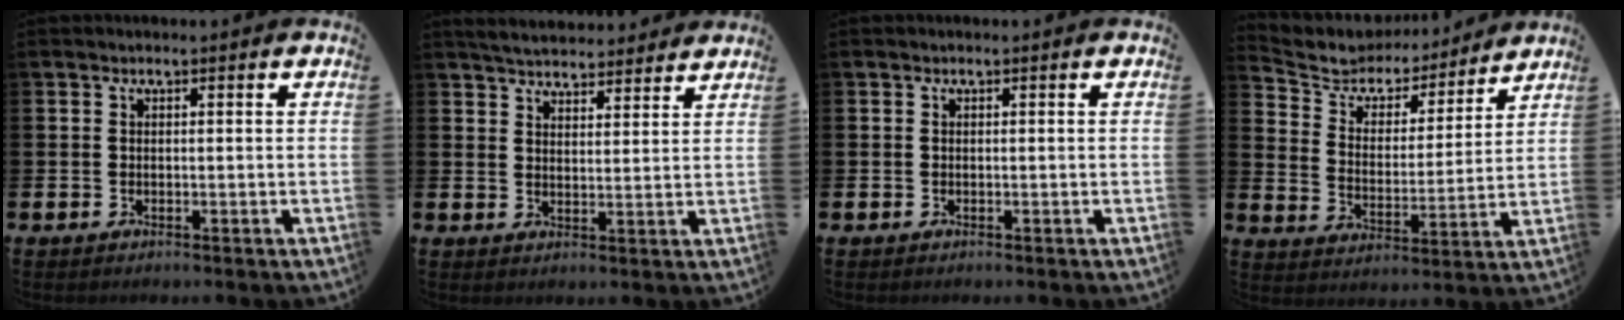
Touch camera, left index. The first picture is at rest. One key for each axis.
{"total": 4.8, "fx": 4.8, "fy": 0.7, "fz": 0.3, "tx": -0.016, "ty": -0.026, "tz": 0.086}
{"total": 0.0}
{"total": 6.1, "fx": 5.5, "fy": 2.6, "fz": 0.8, "tx": -0.056, "ty": -0.039, "tz": 0.093}